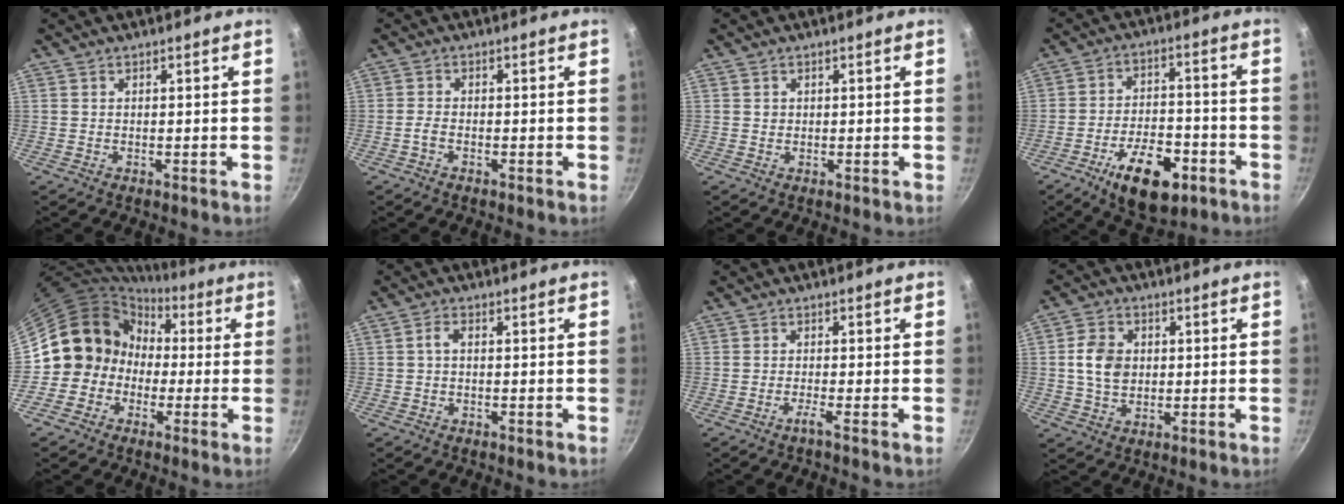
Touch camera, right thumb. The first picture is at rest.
{"total": 1.5, "force": [-1.0, 0.7, 1.0], "torque": [-0.029, 0.011, -0.023]}
{"total": 1.2, "force": [0.2, 1.1, 0.3], "torque": [0.002, 0.004, 0.003]}
{"total": 14.4, "force": [-7.1, 7.1, 10.3], "torque": [-0.142, 0.037, -0.108]}
{"total": 10.4, "force": [-0.1, 10.0, 2.9], "torque": [-0.001, 0.042, -0.020]}
{"total": 1.7, "force": [-0.1, 0.9, 1.4], "torque": [-0.031, 0.010, -0.004]}
{"total": 1.5, "force": [-0.9, -0.5, 1.1], "torque": [-0.028, 0.003, -0.022]}
{"total": 7.2, "force": [0.6, 5.5, 4.6], "torque": [-0.068, 0.007, 0.008]}